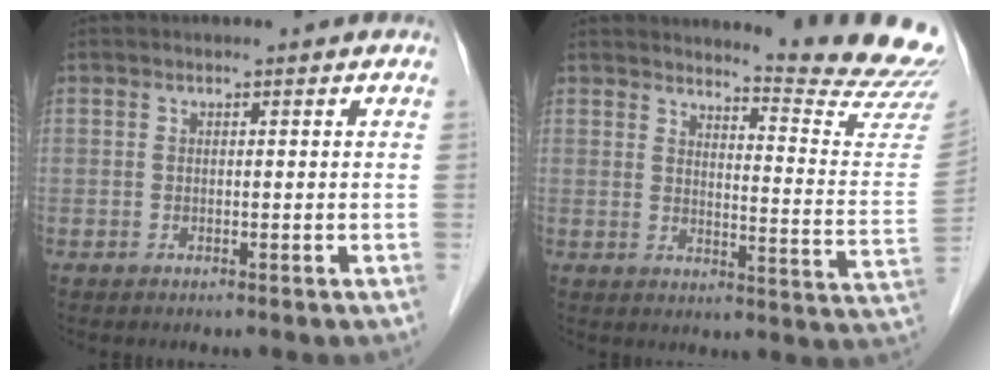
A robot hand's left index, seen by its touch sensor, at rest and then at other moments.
{"total": 15.1, "force": [14.7, -1.5, 3.0], "torque": [-0.040, -0.134, 0.161]}